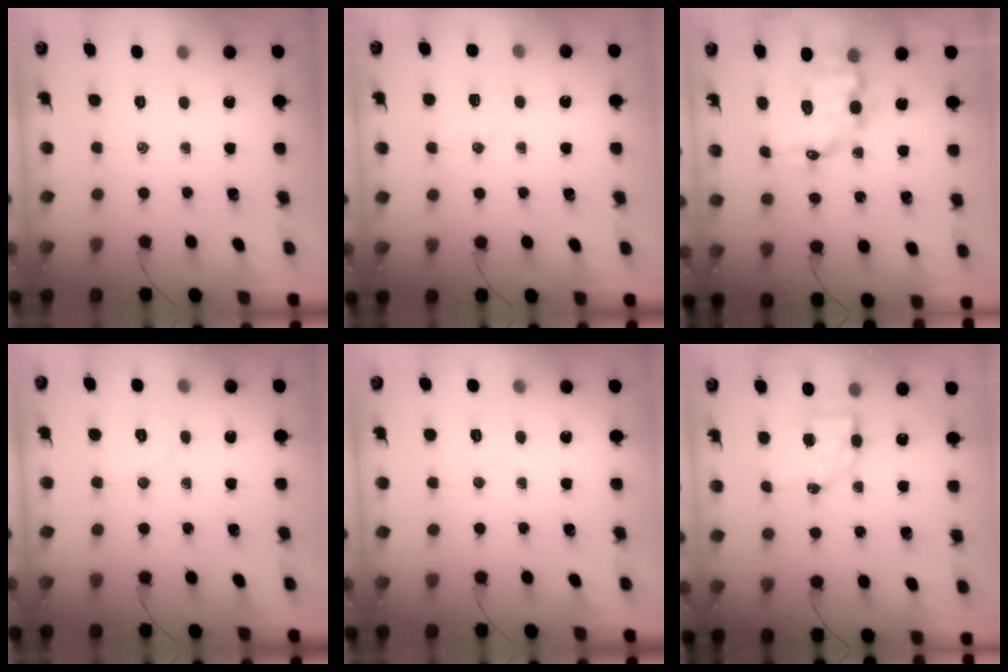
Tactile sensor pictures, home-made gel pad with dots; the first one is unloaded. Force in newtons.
{"total": 4.8, "press": 4.6, "slide": 1.1}
{"total": 9.9, "press": 9.6, "slide": 2.3}
{"total": 5.9, "press": 5.8, "slide": 1.2}
{"total": 2.7, "press": 2.5, "slide": 0.8}
{"total": 6.9, "press": 6.8, "slide": 1.2}